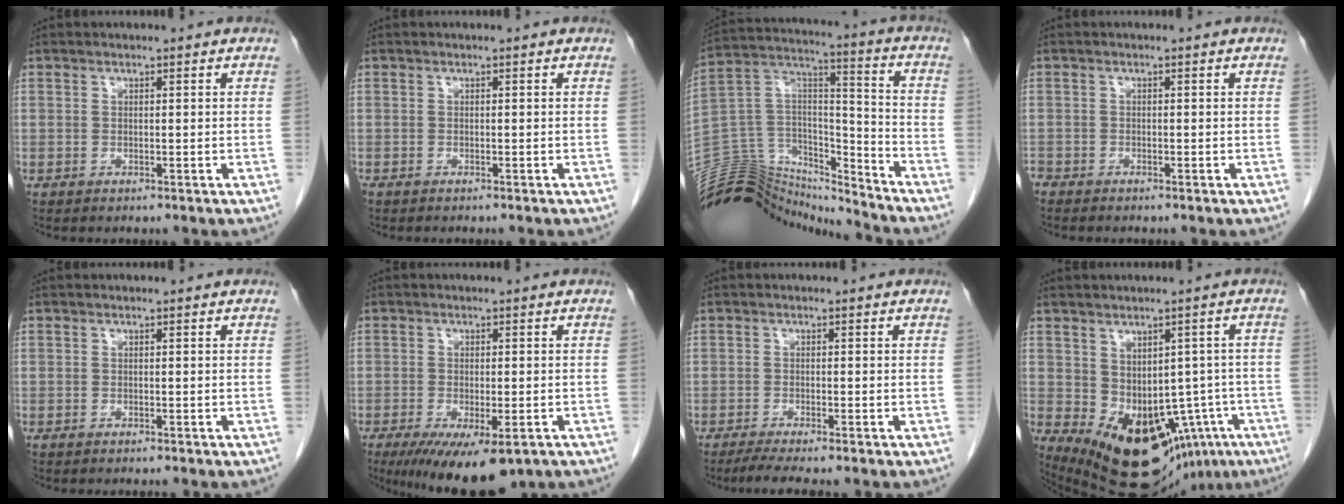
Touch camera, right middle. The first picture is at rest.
{"total": 0.6, "force": [-0.6, 0.0, 0.2], "torque": [-0.004, -0.001, -0.011]}
{"total": 18.1, "force": [-17.3, 4.9, 1.5], "torque": [-0.034, 0.080, -0.295]}
{"total": 1.4, "force": [-1.4, 0.4, 0.0], "torque": [-0.002, -0.002, -0.028]}
{"total": 0.9, "force": [-0.8, 0.0, 0.4], "torque": [-0.005, 0.000, -0.011]}
{"total": 9.9, "force": [-6.1, 3.4, 7.1], "torque": [-0.112, -0.019, -0.091]}
{"total": 3.7, "force": [-3.0, -0.4, 2.1], "torque": [-0.041, -0.011, -0.054]}
{"total": 17.8, "force": [-8.8, 9.9, 11.9], "torque": [-0.153, -0.003, -0.097]}